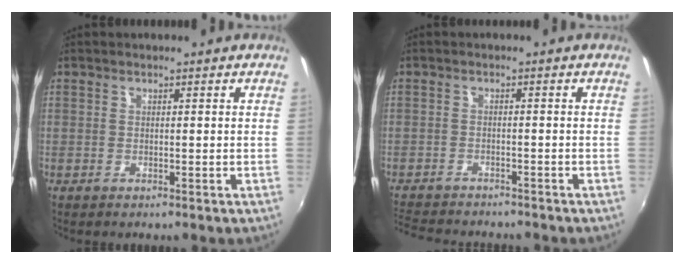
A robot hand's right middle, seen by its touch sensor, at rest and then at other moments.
{"total": 9.2, "force": [-8.4, 2.3, 2.8], "torque": [-0.083, -0.013, -0.137]}